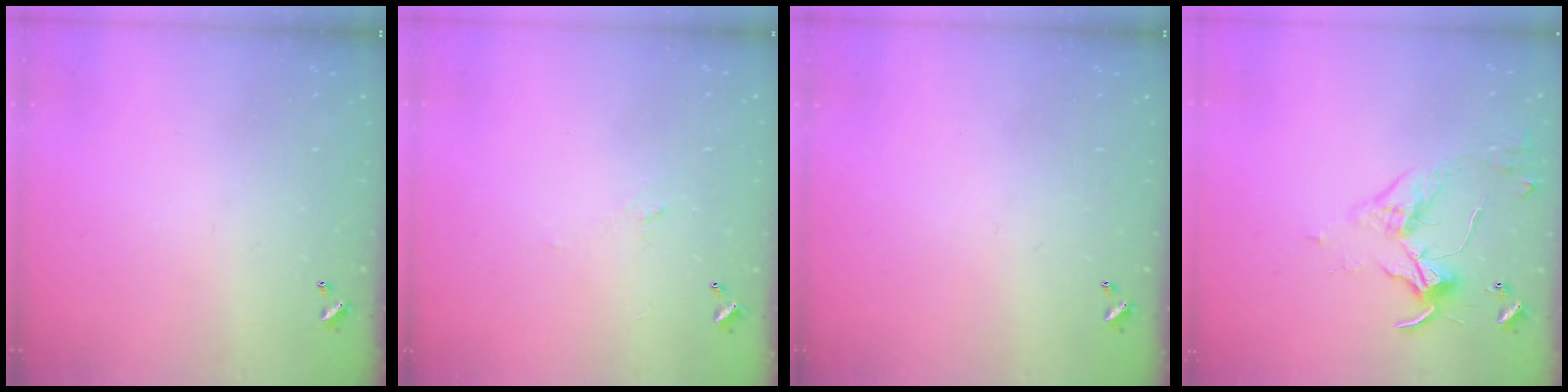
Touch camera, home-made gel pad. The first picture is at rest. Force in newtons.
{"total": 0.5, "press": 0.0, "slide": 0.5}
{"total": 0.0}
{"total": 3.5, "press": 3.5, "slide": 0.7}